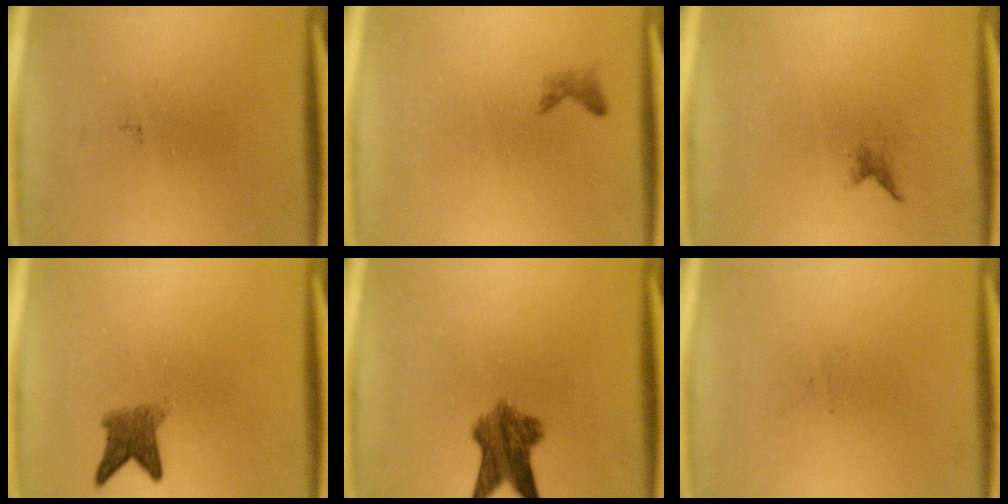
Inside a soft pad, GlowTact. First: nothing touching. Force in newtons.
{"total": 0.8}
{"total": 0.7}
{"total": 3.5}
{"total": 6.7}
{"total": 0.0}